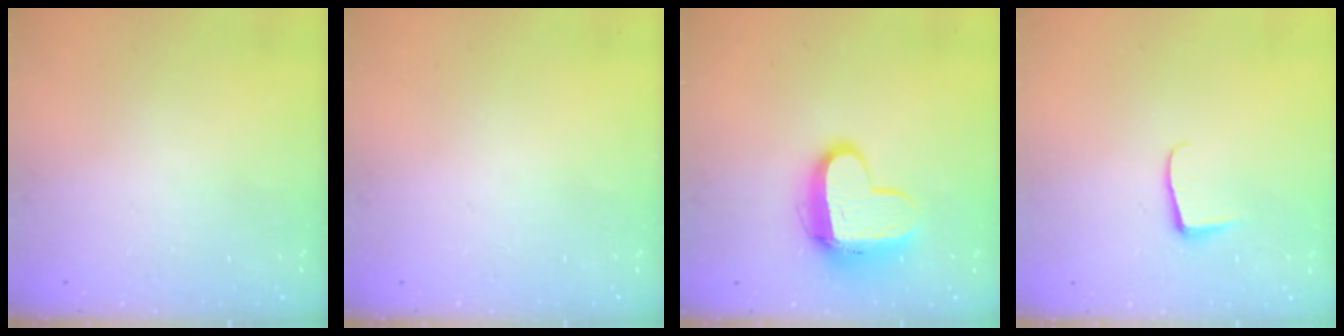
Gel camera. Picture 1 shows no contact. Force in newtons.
{"total": 0.0}
{"total": 11.6, "press": 11.5, "slide": 1.2}
{"total": 6.0, "press": 5.9, "slide": 0.6}